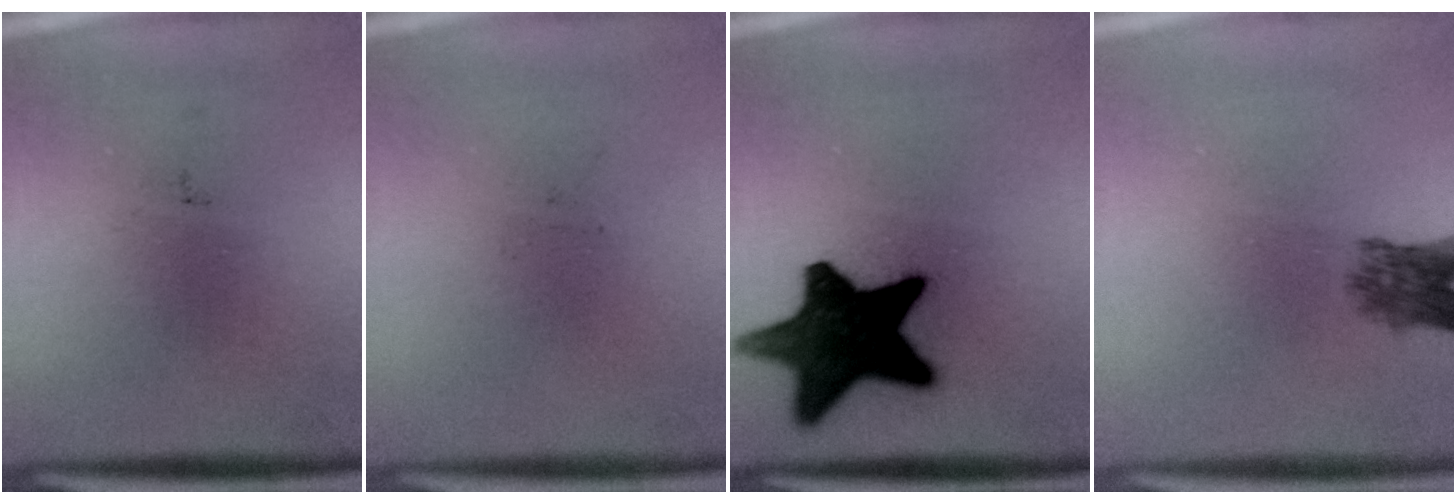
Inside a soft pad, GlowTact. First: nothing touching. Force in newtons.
{"total": 0.0}
{"total": 16.0}
{"total": 3.8}